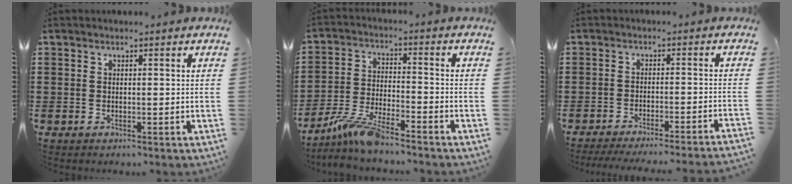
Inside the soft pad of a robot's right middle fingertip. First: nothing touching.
{"total": 7.4, "force": [-6.2, 0.7, 3.9], "torque": [-0.092, -0.010, -0.120]}
{"total": 3.3, "force": [-3.0, -0.6, 1.1], "torque": [-0.019, -0.005, -0.061]}